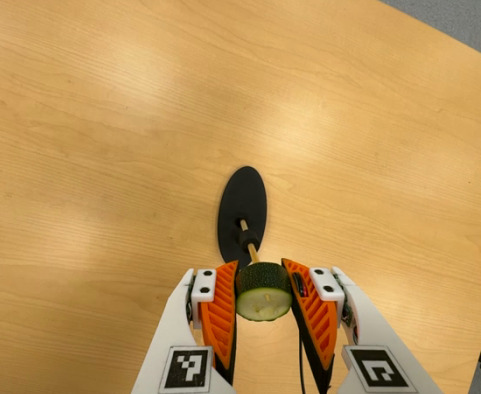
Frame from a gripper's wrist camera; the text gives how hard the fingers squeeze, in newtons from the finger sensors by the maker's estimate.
{"total": 11.2, "left": 11.4, "right": 11.0}